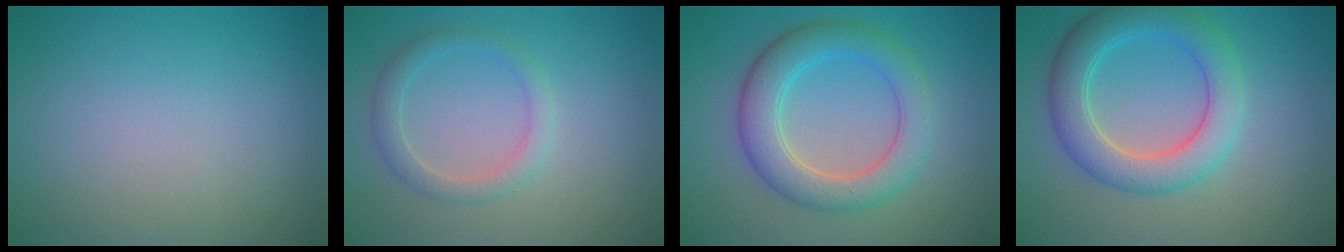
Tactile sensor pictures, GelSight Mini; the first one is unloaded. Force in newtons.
{"total": 2.3, "press": 2.3, "slide": 0.1}
{"total": 5.4, "press": 5.4, "slide": 0.3}
{"total": 5.5, "press": 5.5, "slide": 0.4}